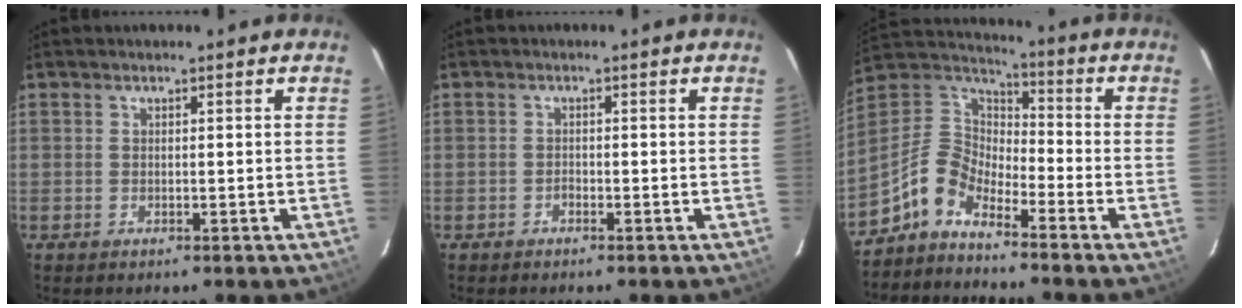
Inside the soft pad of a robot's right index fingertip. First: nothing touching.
{"total": 0.8, "force": [-0.7, 0.4, 0.1], "torque": [-0.003, 0.002, -0.015]}
{"total": 9.2, "force": [-6.7, 4.3, 4.4], "torque": [-0.104, 0.029, -0.151]}